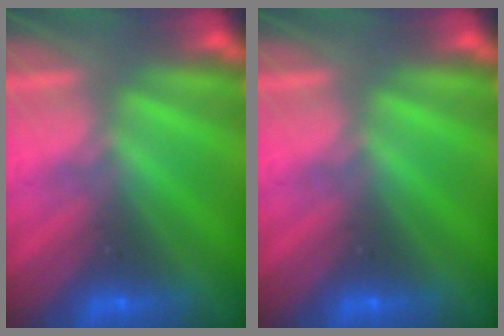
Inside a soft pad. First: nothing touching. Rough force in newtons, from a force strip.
{"total": 0.0}